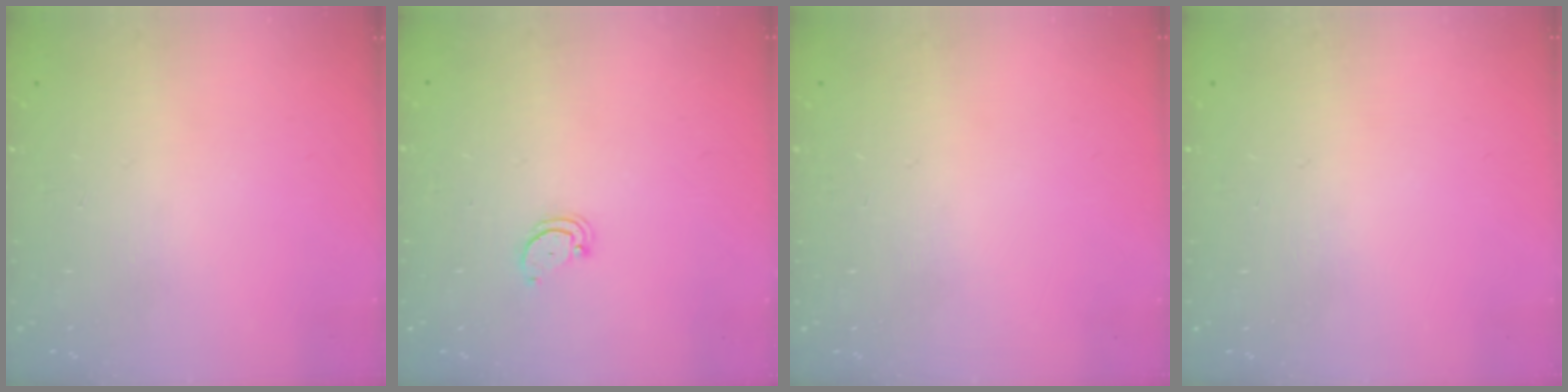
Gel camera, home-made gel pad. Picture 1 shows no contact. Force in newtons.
{"total": 2.5, "press": 2.5, "slide": 0.3}
{"total": 0.0}
{"total": 0.0}